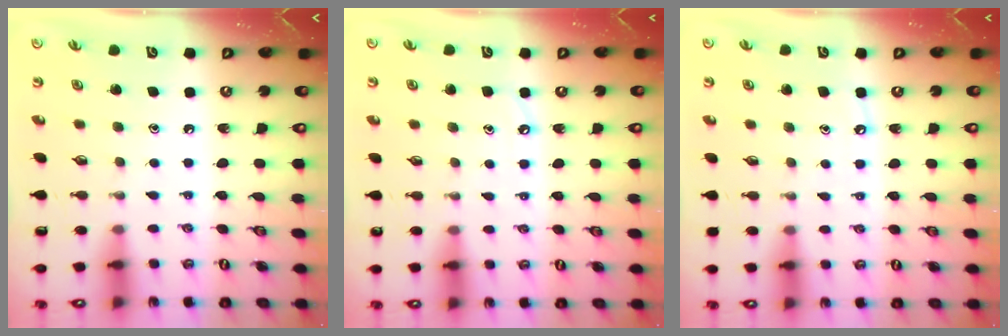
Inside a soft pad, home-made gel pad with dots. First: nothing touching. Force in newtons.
{"total": 4.3, "press": 4.3, "slide": 0.6}
{"total": 4.0, "press": 3.9, "slide": 0.6}